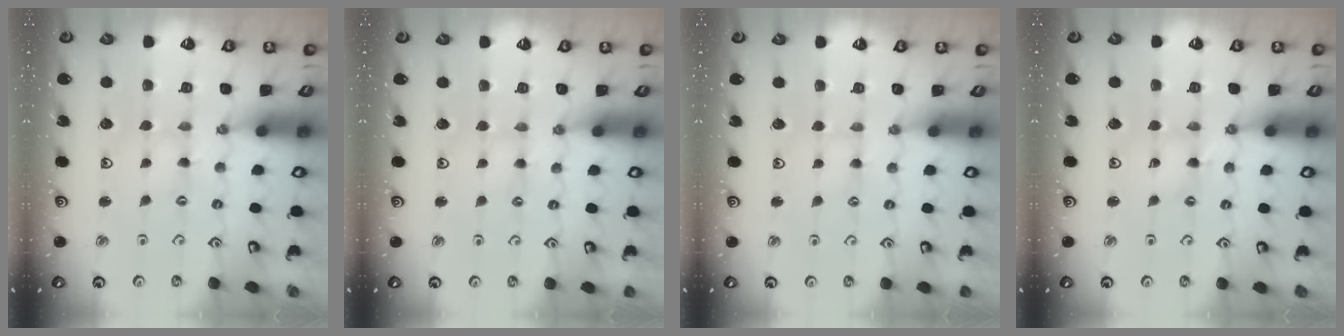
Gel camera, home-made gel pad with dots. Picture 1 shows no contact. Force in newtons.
{"total": 1.4, "press": 1.3, "slide": 0.4}
{"total": 1.2, "press": 1.2, "slide": 0.4}
{"total": 1.6, "press": 1.6, "slide": 0.3}